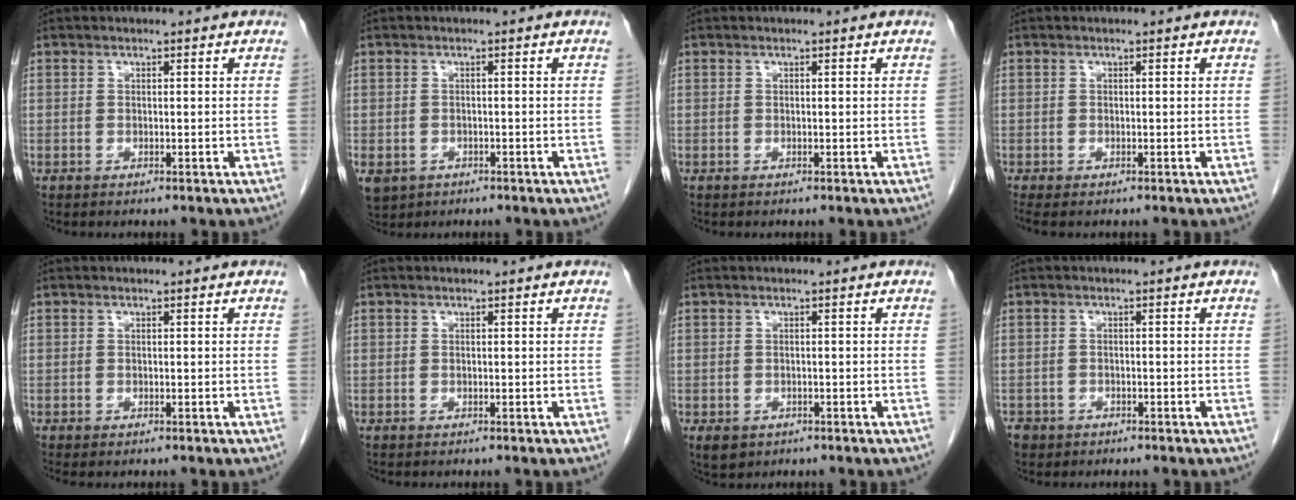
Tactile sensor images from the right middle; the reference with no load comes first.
{"total": 8.3, "force": [-3.6, 6.7, 3.1], "torque": [-0.095, -0.008, -0.047]}
{"total": 0.0}
{"total": 1.3, "force": [-1.1, 0.4, 0.7], "torque": [-0.006, -0.004, -0.015]}
{"total": 0.0}
{"total": 0.0}
{"total": 2.7, "force": [-1.5, 2.0, 1.1], "torque": [-0.016, -0.001, -0.015]}
{"total": 3.1, "force": [-2.1, 2.1, 0.7], "torque": [-0.014, 0.001, -0.036]}